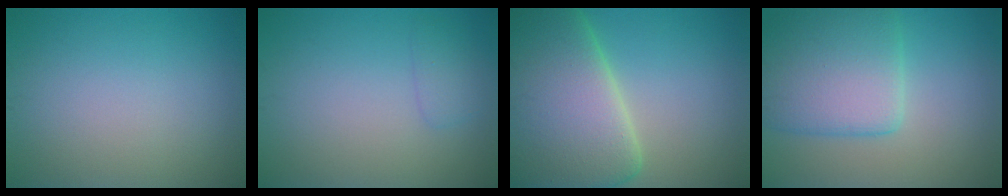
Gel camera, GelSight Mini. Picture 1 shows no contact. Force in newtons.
{"total": 1.4, "press": 1.4, "slide": 0.1}
{"total": 14.6, "press": 14.6, "slide": 0.9}
{"total": 7.2, "press": 7.2, "slide": 0.5}